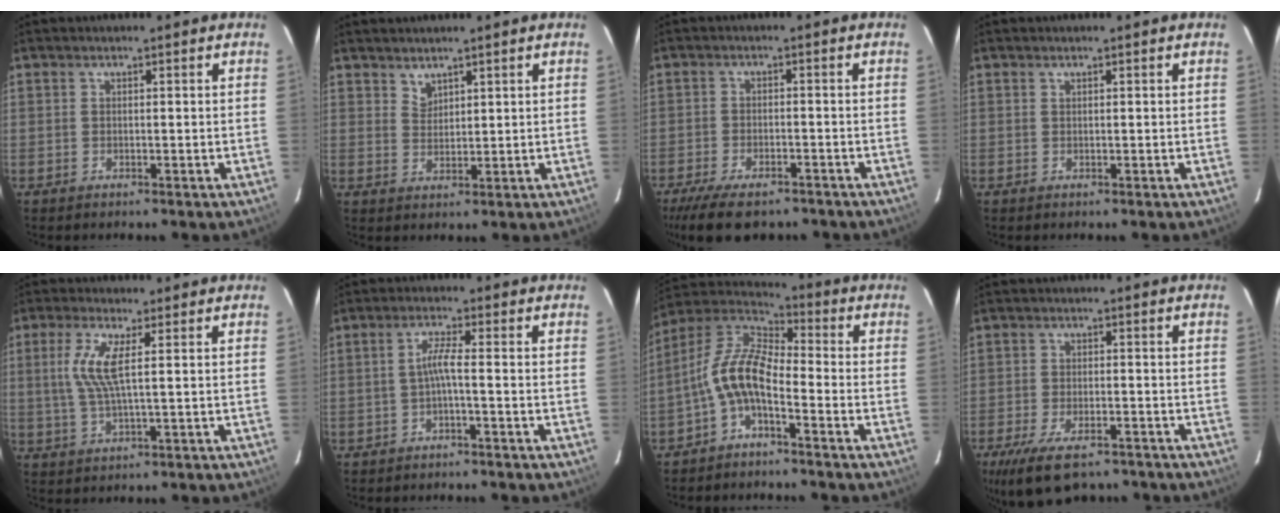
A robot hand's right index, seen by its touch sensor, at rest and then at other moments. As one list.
[{"total": 2.4, "force": [2.2, 1.0, 0.4], "torque": [-0.001, 0.004, 0.042]}, {"total": 11.7, "force": [-9.0, 4.4, 6.0], "torque": [-0.141, -0.027, -0.147]}, {"total": 0.0}, {"total": 6.9, "force": [1.4, 1.1, 6.7], "torque": [-0.146, 0.002, 0.029]}, {"total": 2.8, "force": [-1.2, -0.3, 2.5], "torque": [-0.053, 0.004, -0.022]}, {"total": 9.8, "force": [-3.8, 4.0, 8.1], "torque": [-0.179, 0.017, -0.080]}, {"total": 13.1, "force": [-9.3, 5.4, 7.5], "torque": [-0.167, -0.031, -0.154]}]